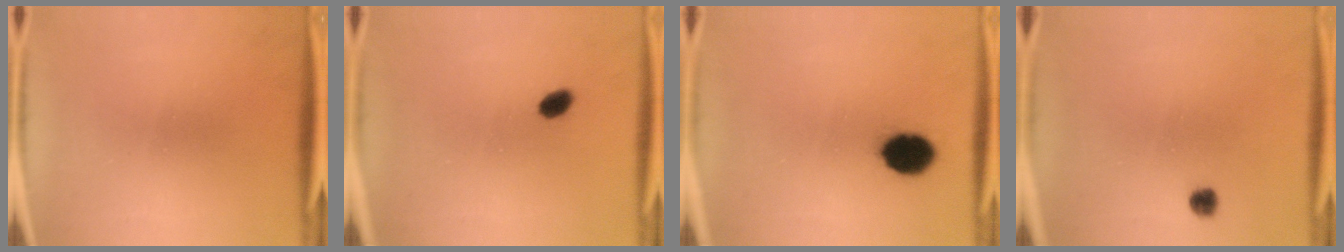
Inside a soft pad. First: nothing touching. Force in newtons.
{"total": 2.4}
{"total": 8.6}
{"total": 2.4}